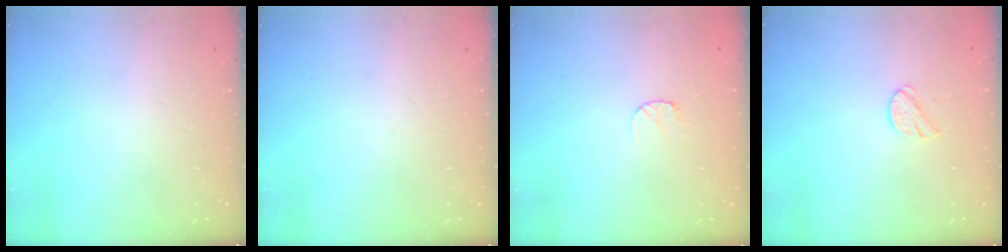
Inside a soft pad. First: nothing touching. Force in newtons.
{"total": 0.0}
{"total": 3.1, "press": 3.1, "slide": 0.3}
{"total": 7.4, "press": 7.4, "slide": 1.0}